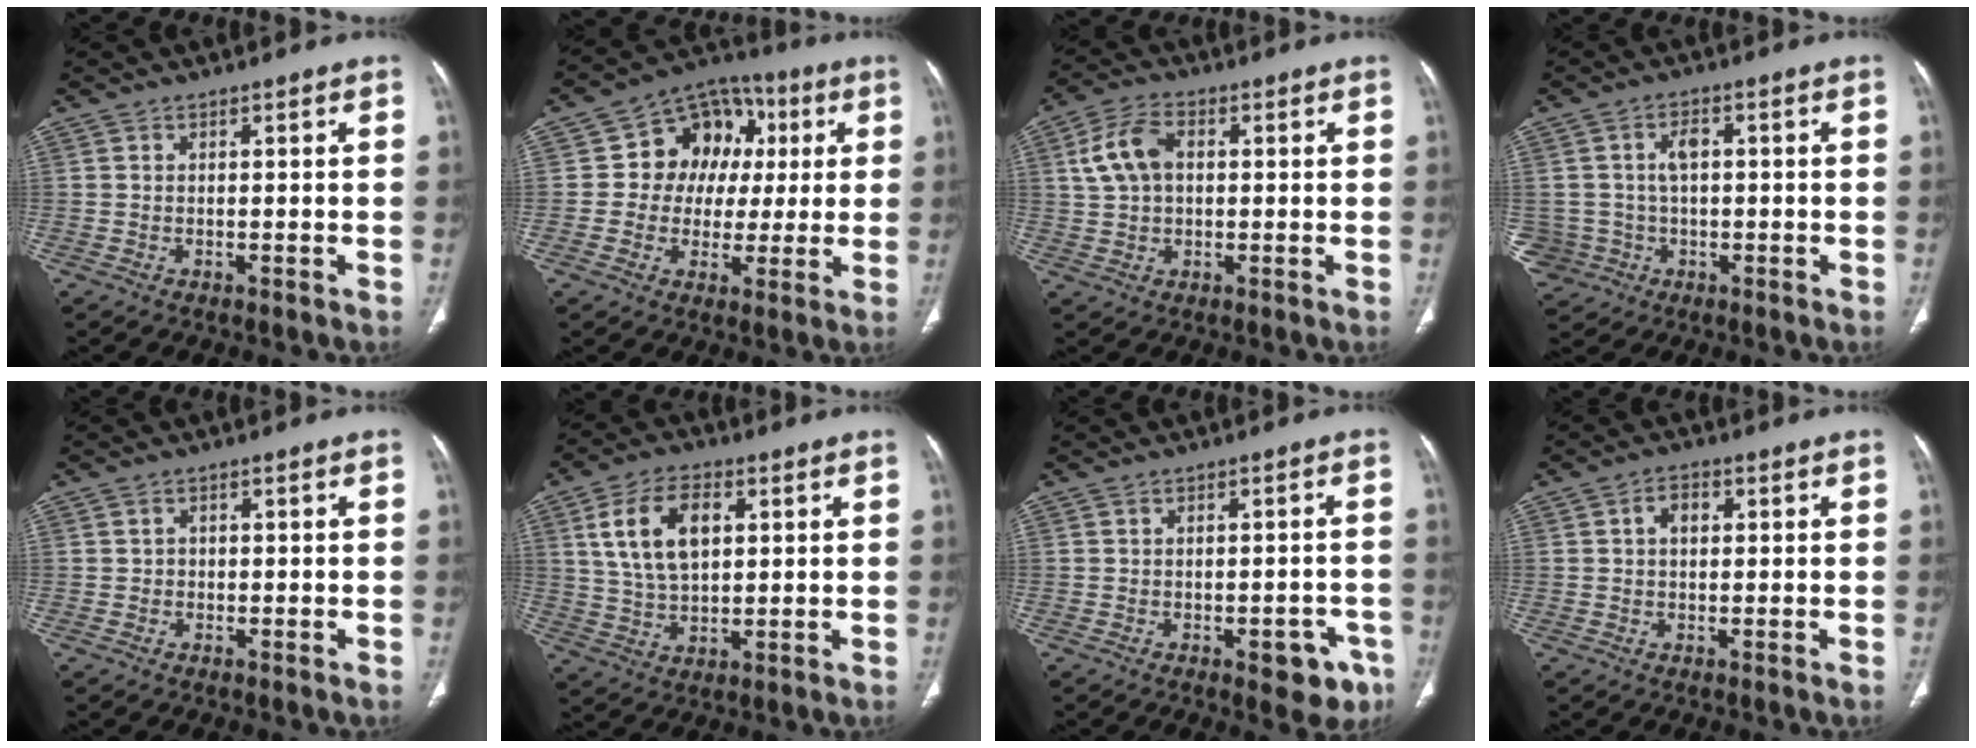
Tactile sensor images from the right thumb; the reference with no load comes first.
{"total": 14.0, "force": [2.1, 11.7, 7.4], "torque": [-0.052, 0.023, 0.026]}
{"total": 8.1, "force": [1.5, 5.3, 5.9], "torque": [-0.117, 0.018, 0.027]}
{"total": 7.8, "force": [-0.5, 7.2, 3.0], "torque": [-0.051, 0.017, 0.002]}
{"total": 1.0, "force": [-0.2, 1.0, 0.1], "torque": [0.005, 0.005, -0.004]}
{"total": 12.0, "force": [3.5, 7.0, 9.1], "torque": [-0.158, 0.000, 0.068]}
{"total": 6.9, "force": [-3.5, 3.4, 4.9], "torque": [-0.035, 0.017, -0.035]}
{"total": 3.3, "force": [0.7, 2.2, 2.3], "torque": [-0.033, 0.010, 0.010]}